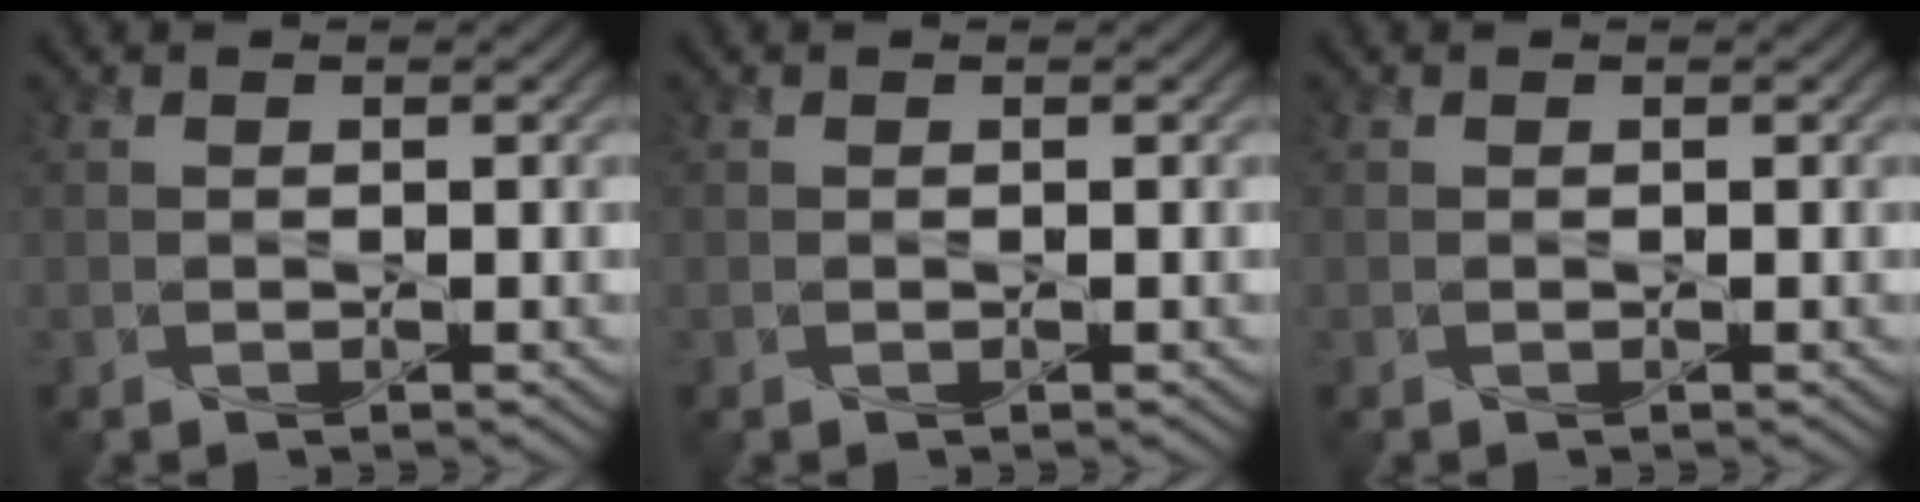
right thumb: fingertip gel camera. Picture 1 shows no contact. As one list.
[{"total": 0.0}, {"total": 0.0}]